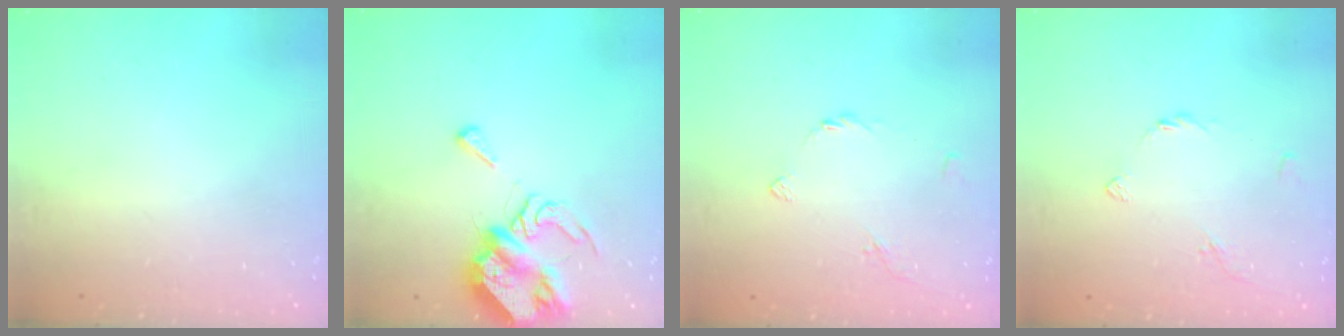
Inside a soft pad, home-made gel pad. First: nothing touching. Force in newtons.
{"total": 8.7, "press": 8.6, "slide": 1.2}
{"total": 3.4, "press": 3.4, "slide": 0.5}
{"total": 3.4, "press": 3.4, "slide": 0.5}